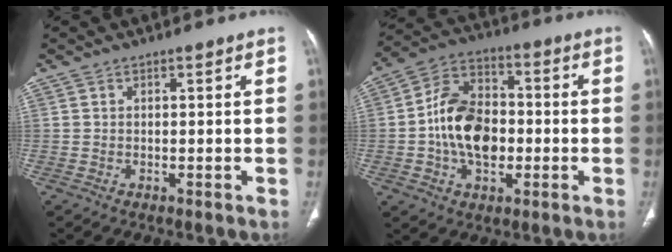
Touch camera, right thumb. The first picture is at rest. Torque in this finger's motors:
{"motor_torque": [2.10, 2.01, 1.56, -0.55, 0.19]}